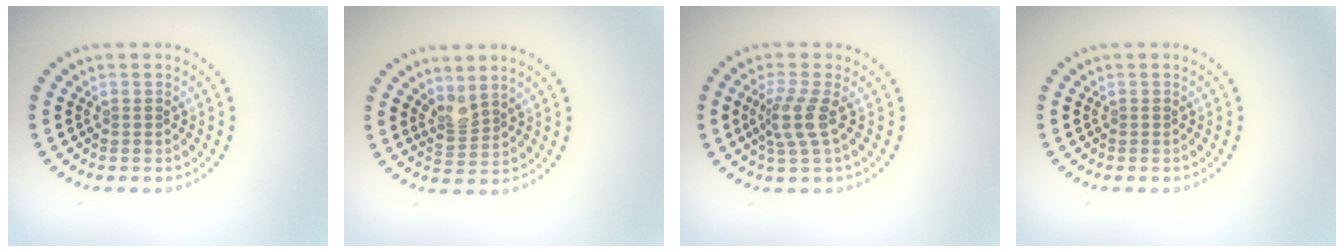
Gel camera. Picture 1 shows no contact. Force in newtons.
{"total": 2.0, "press": 1.4, "slide": 1.4}
{"total": 2.7, "press": 2.0, "slide": 1.8}
{"total": 0.0}